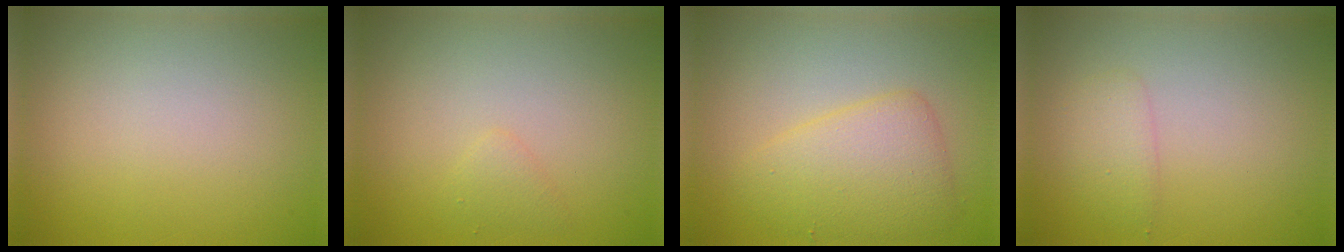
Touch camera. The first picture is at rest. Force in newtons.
{"total": 0.9, "press": 0.9, "slide": 0.0}
{"total": 4.2, "press": 4.2, "slide": 0.3}
{"total": 1.5, "press": 1.5, "slide": 0.1}